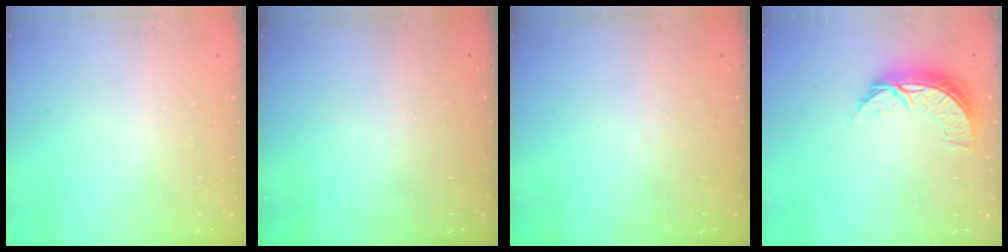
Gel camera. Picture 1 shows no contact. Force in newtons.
{"total": 0.0}
{"total": 0.0}
{"total": 8.2, "press": 8.1, "slide": 0.6}